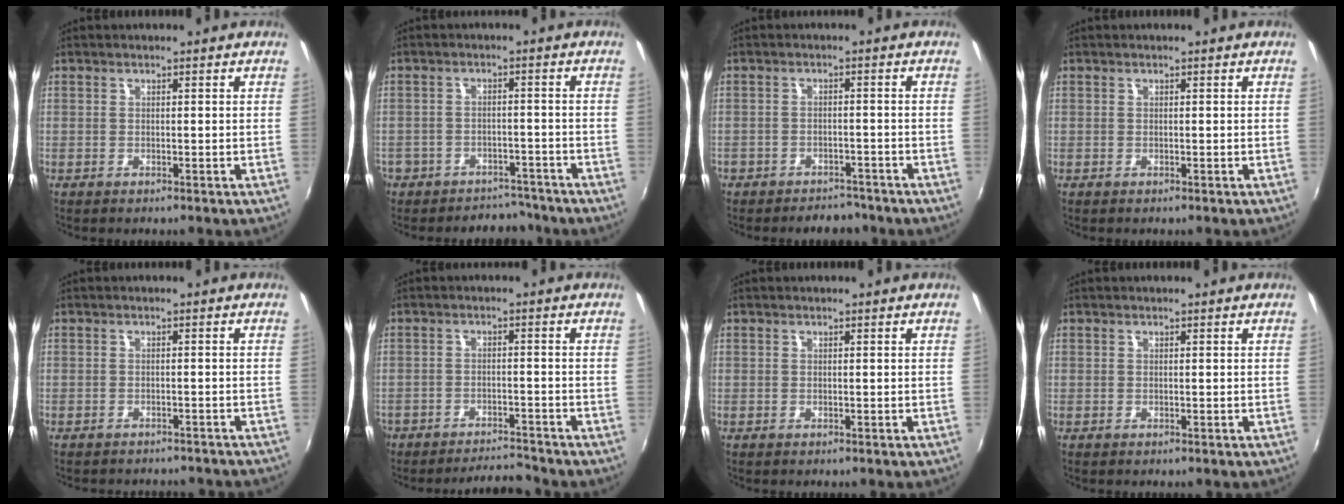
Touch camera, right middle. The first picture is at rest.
{"total": 10.2, "force": [-7.6, 6.6, 1.8], "torque": [-0.065, 0.013, -0.098]}
{"total": 6.7, "force": [-5.6, 3.5, 1.3], "torque": [-0.046, 0.002, -0.078]}
{"total": 0.0}
{"total": 8.4, "force": [-7.6, 2.2, 2.8], "torque": [-0.064, -0.013, -0.096]}
{"total": 6.2, "force": [-6.1, 1.3, 0.8], "torque": [-0.037, 0.006, -0.096]}
{"total": 0.0}
{"total": 0.0}